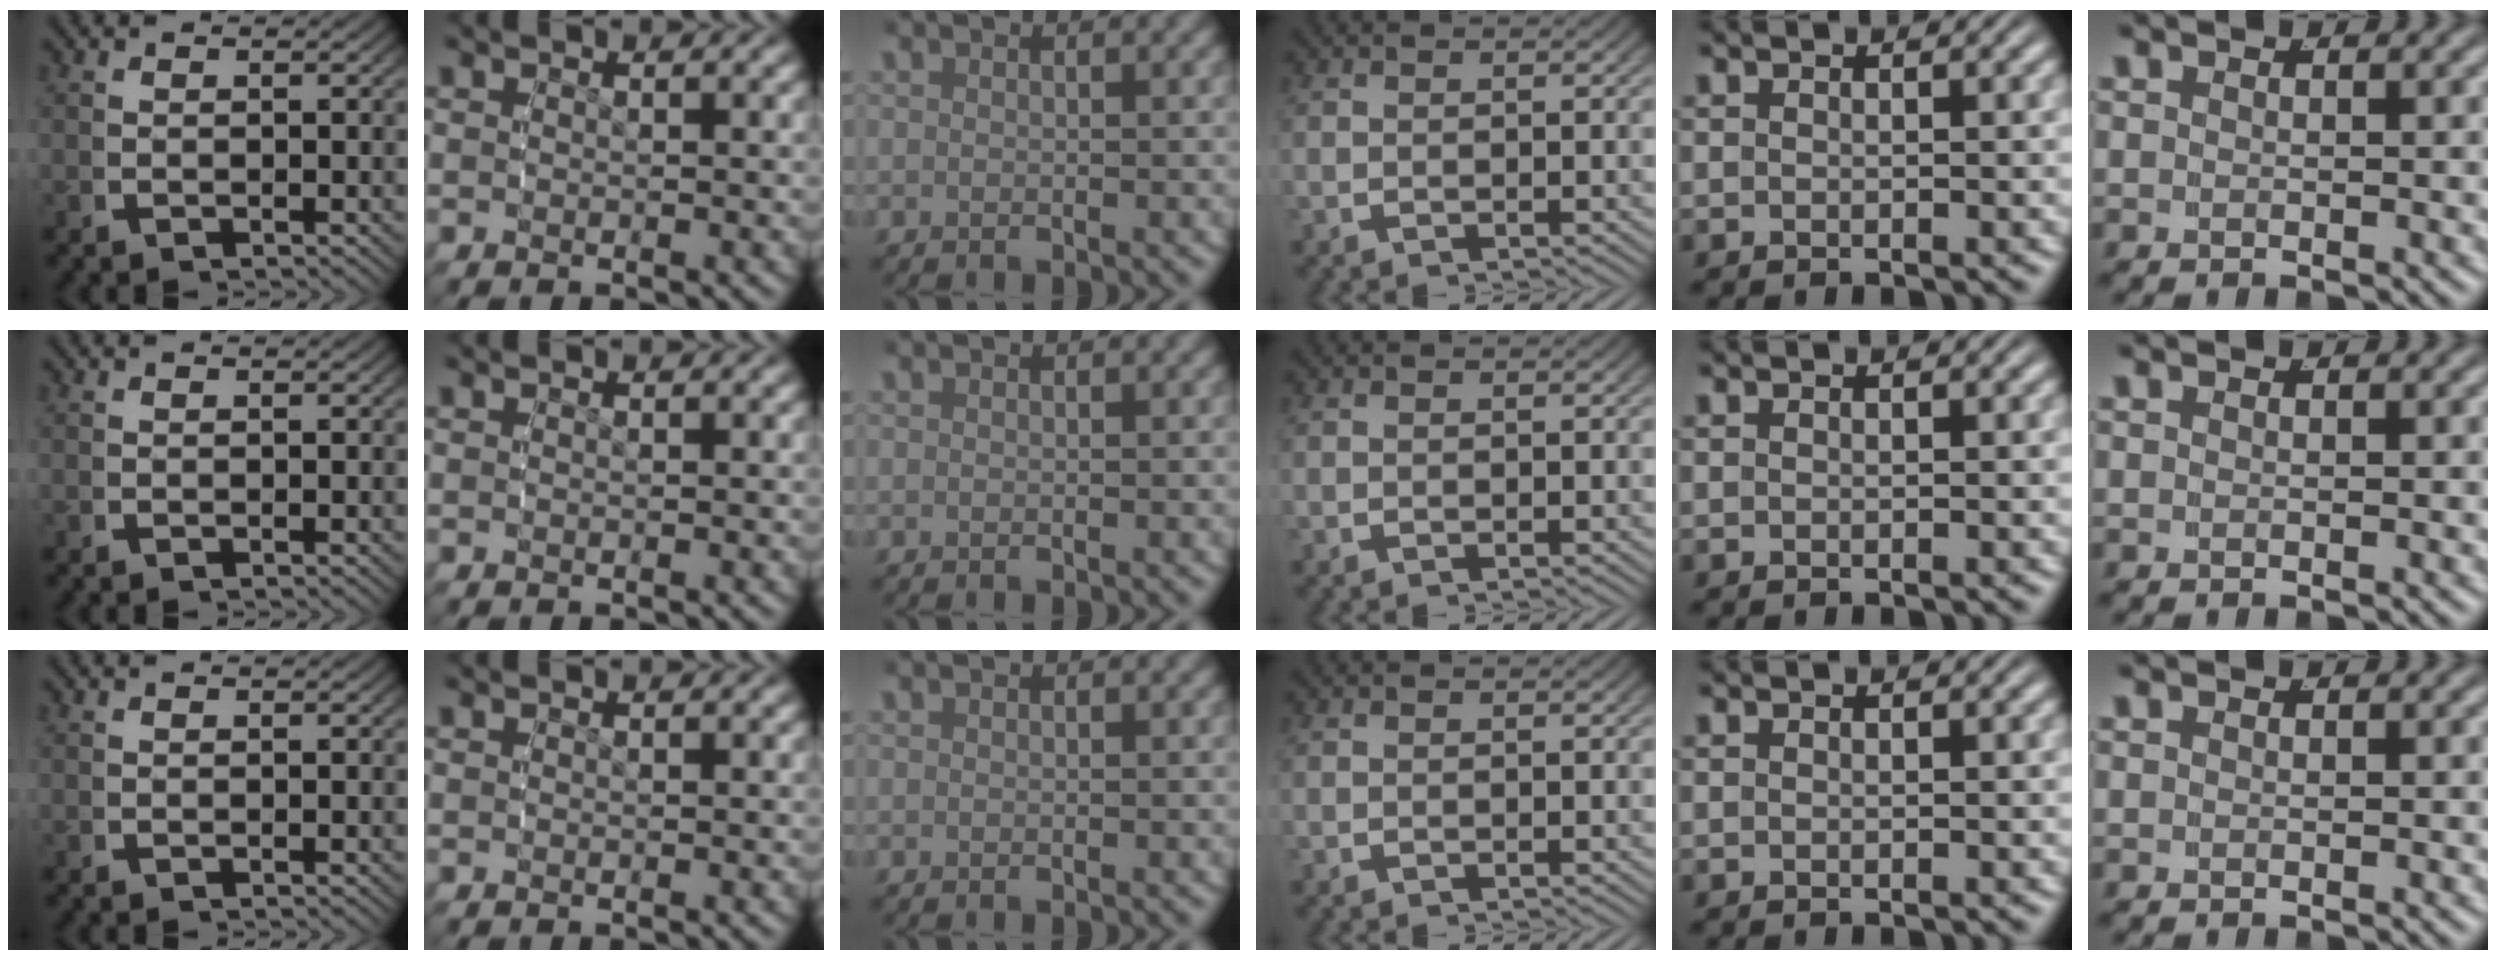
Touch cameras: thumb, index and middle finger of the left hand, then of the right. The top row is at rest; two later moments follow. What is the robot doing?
{"motion": "reach", "object": "string"}